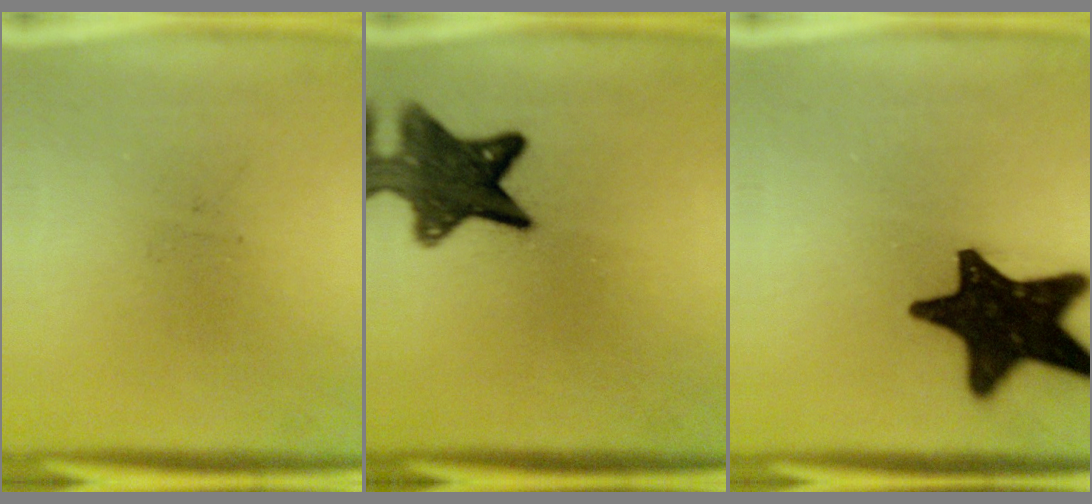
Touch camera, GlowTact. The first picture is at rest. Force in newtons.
{"total": 11.5}
{"total": 18.9}